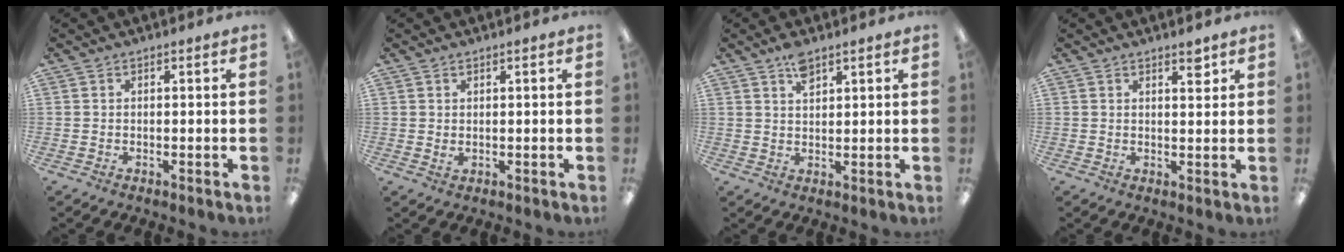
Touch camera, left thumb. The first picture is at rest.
{"total": 1.1, "force": [0.3, 0.4, 1.0], "torque": [-0.019, 0.000, 0.005]}
{"total": 4.1, "force": [2.8, 1.7, 2.5], "torque": [-0.039, -0.006, 0.047]}
{"total": 3.0, "force": [2.2, 0.9, 1.9], "torque": [-0.017, -0.010, 0.033]}